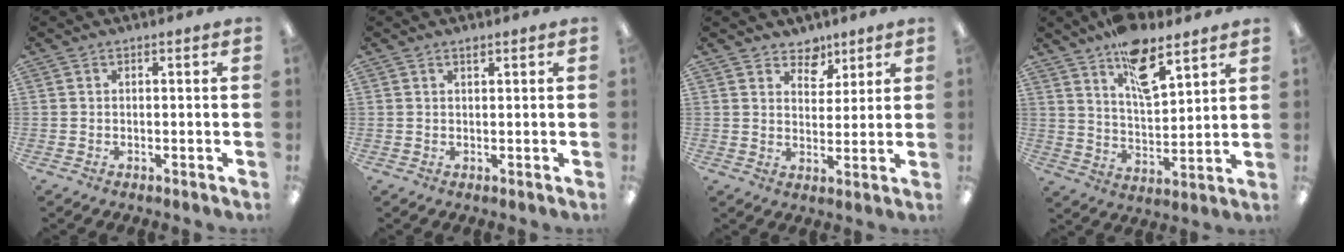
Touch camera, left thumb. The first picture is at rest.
{"total": 1.0, "force": [0.8, 0.2, 0.4], "torque": [-0.011, 0.001, 0.016]}
{"total": 5.6, "force": [4.5, 3.3, 0.5], "torque": [0.002, -0.031, 0.079]}
{"total": 13.0, "force": [9.0, 5.1, 7.8], "torque": [-0.118, -0.046, 0.157]}